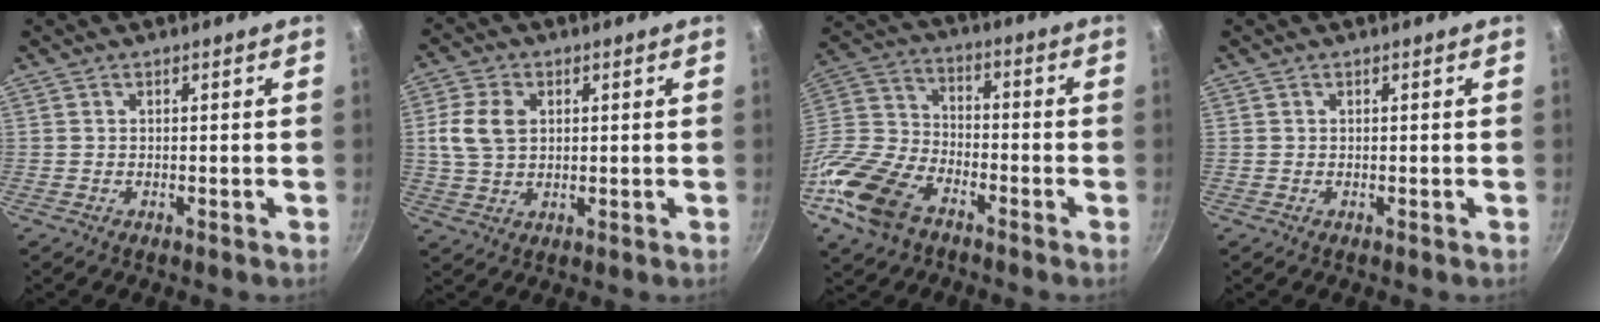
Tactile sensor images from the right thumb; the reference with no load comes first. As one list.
[{"total": 7.6, "force": [1.4, 5.3, 5.2], "torque": [-0.103, 0.002, 0.030]}, {"total": 17.7, "force": [-9.9, 10.5, 10.3], "torque": [-0.225, 0.037, -0.198]}, {"total": 0.0}]